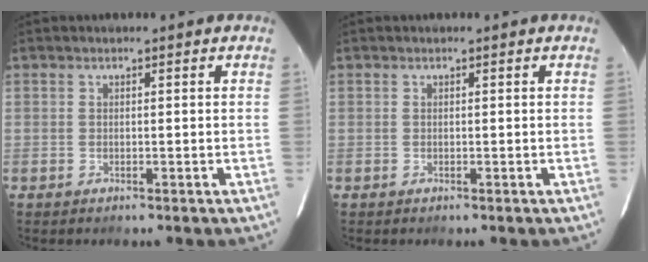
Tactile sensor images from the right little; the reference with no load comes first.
{"total": 0.0}